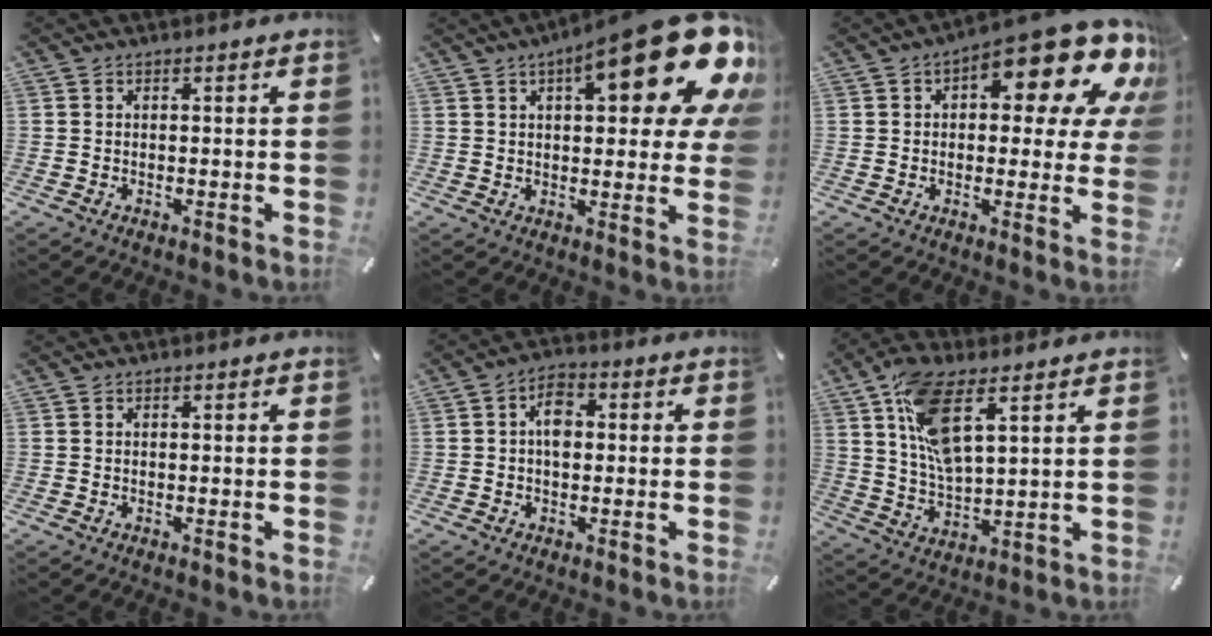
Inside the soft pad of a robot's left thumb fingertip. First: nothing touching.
{"total": 24.5, "force": [11.8, 9.4, 19.3], "torque": [-0.254, -0.066, 0.189]}
{"total": 17.8, "force": [9.6, 6.8, 13.4], "torque": [-0.173, -0.077, 0.150]}
{"total": 0.0}
{"total": 5.5, "force": [0.2, 3.5, 4.2], "torque": [-0.056, 0.004, -0.001]}
{"total": 12.6, "force": [6.1, 4.8, 9.9], "torque": [-0.205, -0.015, 0.111]}